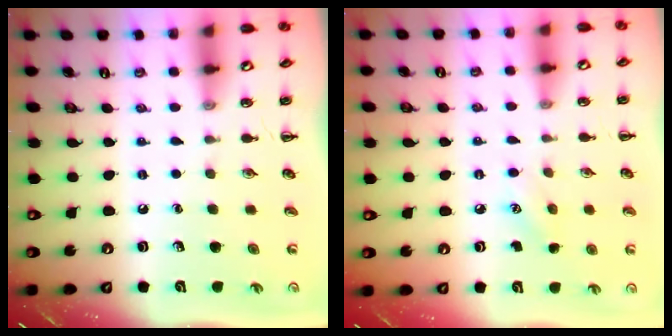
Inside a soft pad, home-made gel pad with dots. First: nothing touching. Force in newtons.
{"total": 4.8, "press": 4.6, "slide": 1.3}